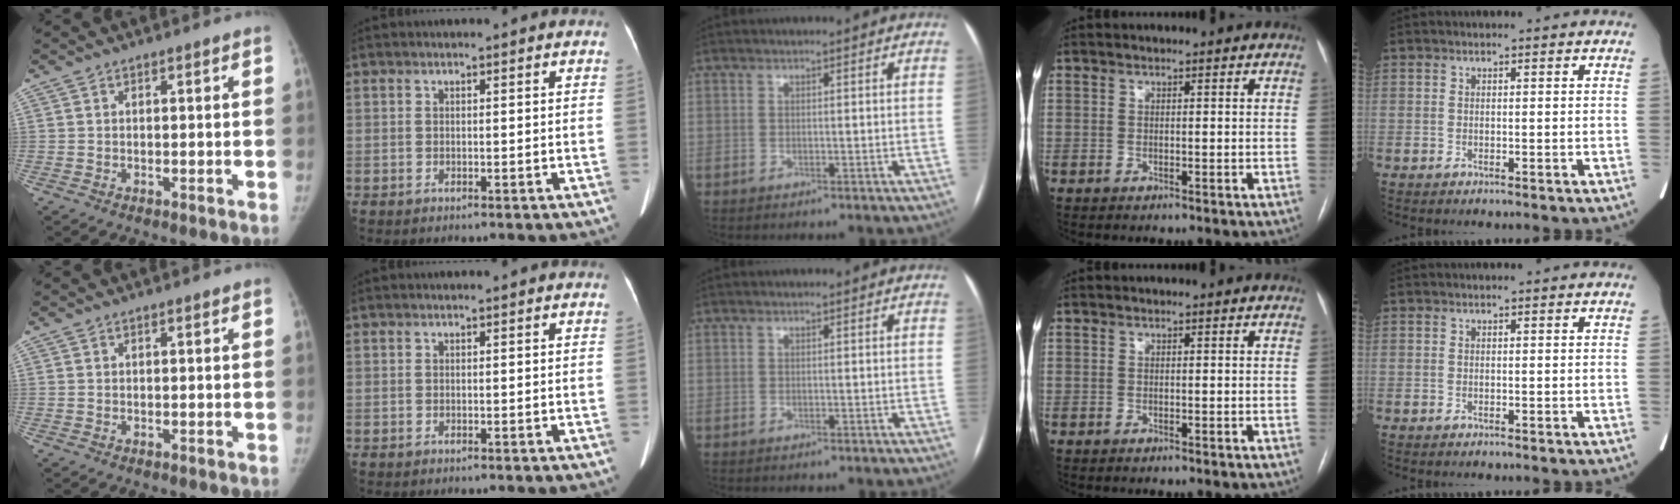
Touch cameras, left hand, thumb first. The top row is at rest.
{}